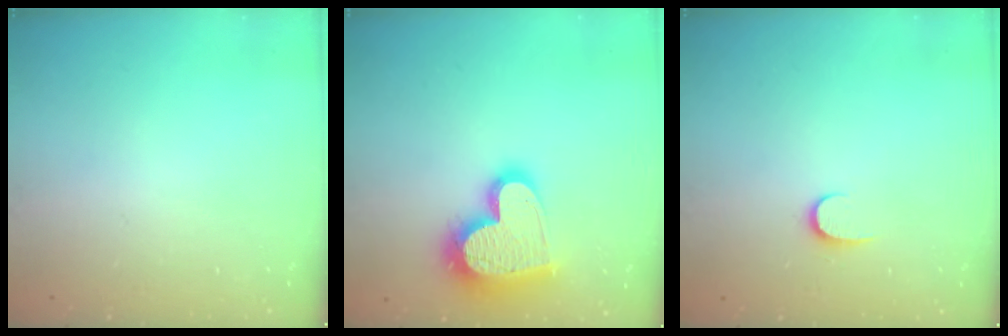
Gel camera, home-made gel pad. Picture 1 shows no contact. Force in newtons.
{"total": 20.6, "press": 20.5, "slide": 1.8}
{"total": 5.7, "press": 5.7, "slide": 0.7}